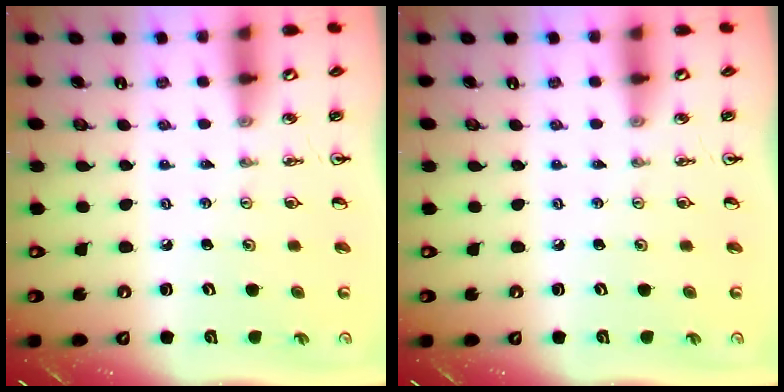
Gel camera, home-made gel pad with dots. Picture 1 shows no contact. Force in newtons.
{"total": 0.0}